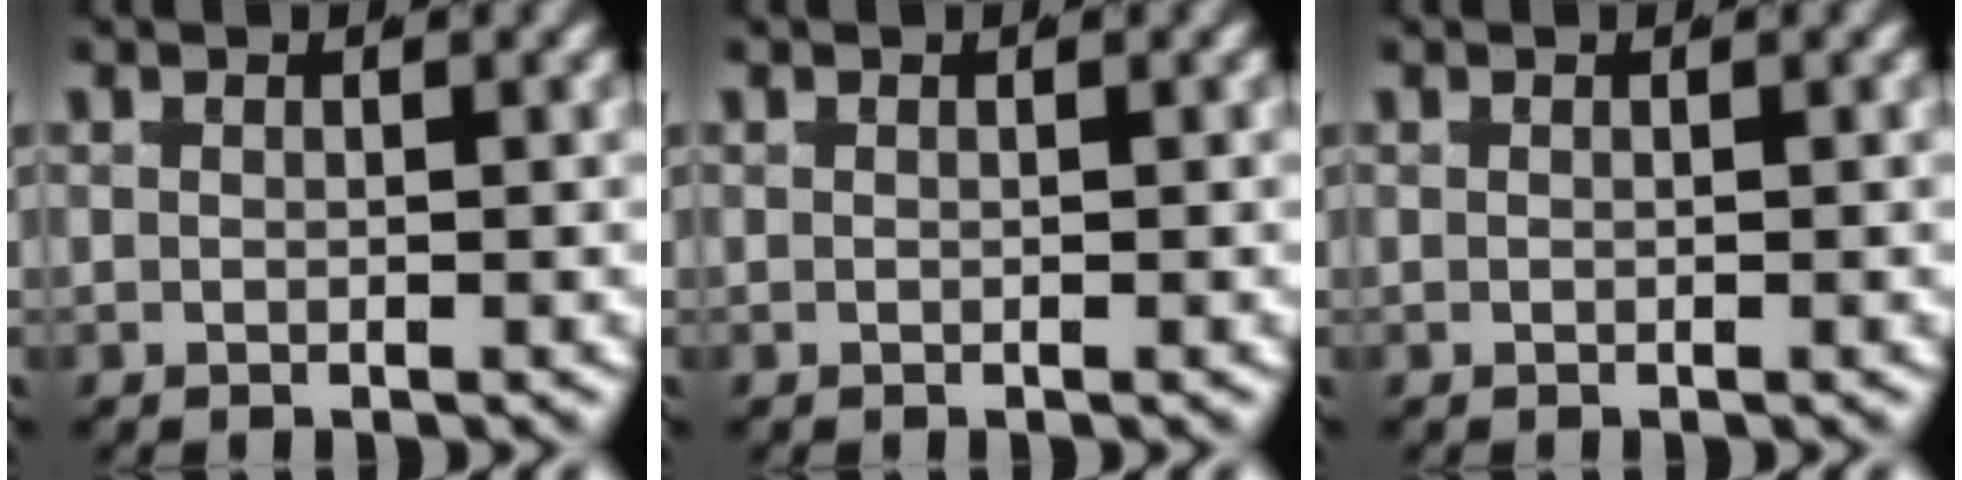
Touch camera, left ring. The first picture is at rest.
{"total": 0.0}
{"total": 0.0}